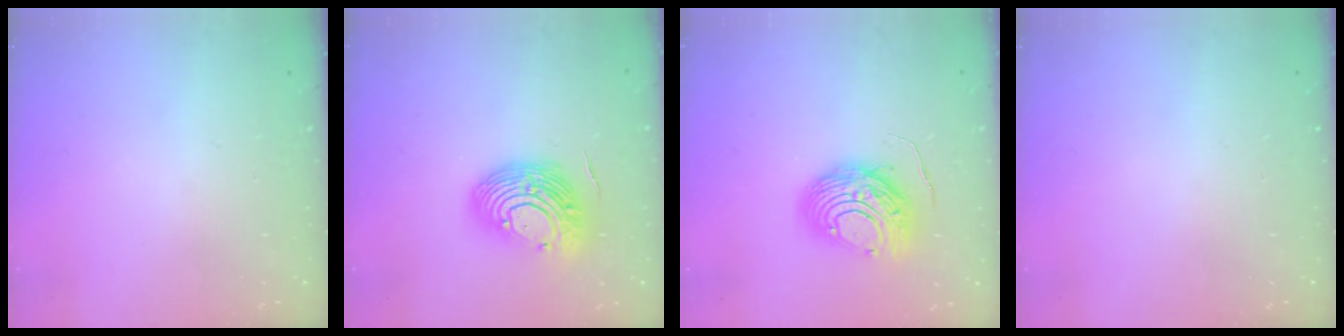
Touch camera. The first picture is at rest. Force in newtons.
{"total": 14.4, "press": 14.2, "slide": 2.4}
{"total": 11.1, "press": 11.0, "slide": 1.0}
{"total": 0.0}